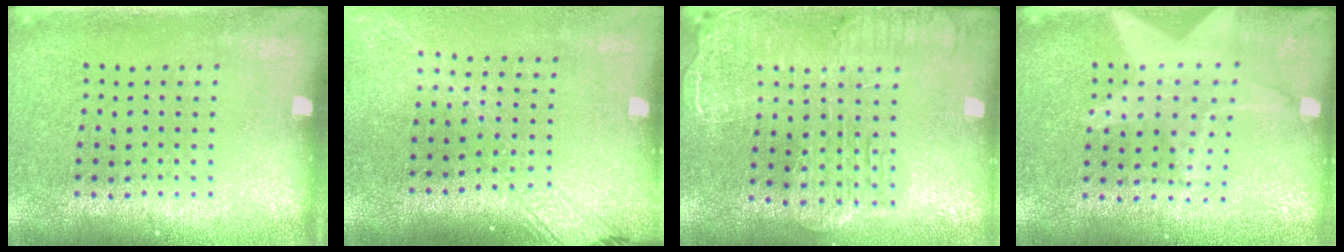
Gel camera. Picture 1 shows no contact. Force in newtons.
{"total": 2.0, "press": 1.5, "slide": 1.3}
{"total": 2.5, "press": 2.2, "slide": 1.2}
{"total": 1.2, "press": 1.2, "slide": 0.2}